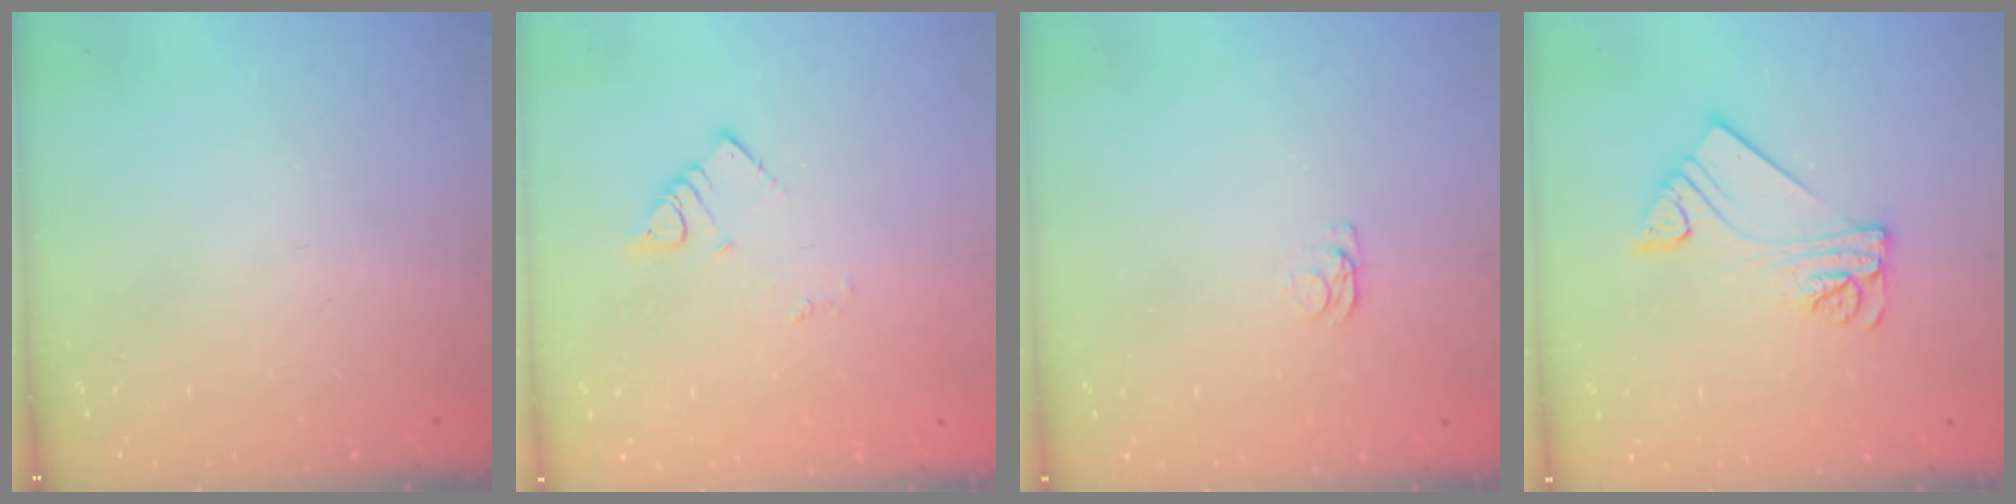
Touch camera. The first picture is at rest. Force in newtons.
{"total": 2.7, "press": 2.7, "slide": 0.4}
{"total": 1.2, "press": 1.1, "slide": 0.3}
{"total": 9.7, "press": 9.7, "slide": 0.9}